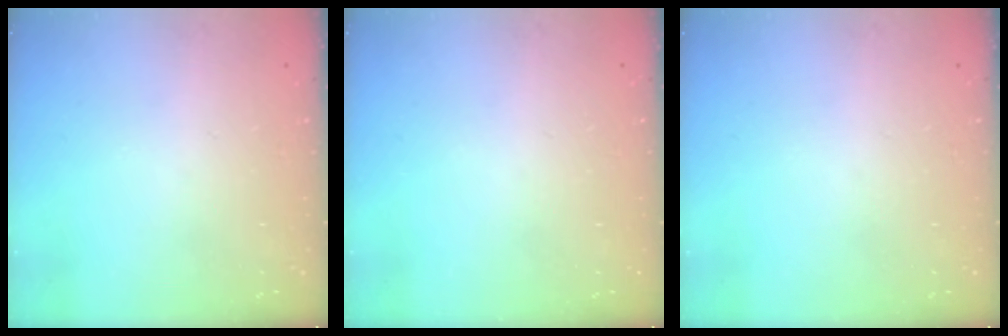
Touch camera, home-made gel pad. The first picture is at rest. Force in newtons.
{"total": 0.0}
{"total": 0.0}